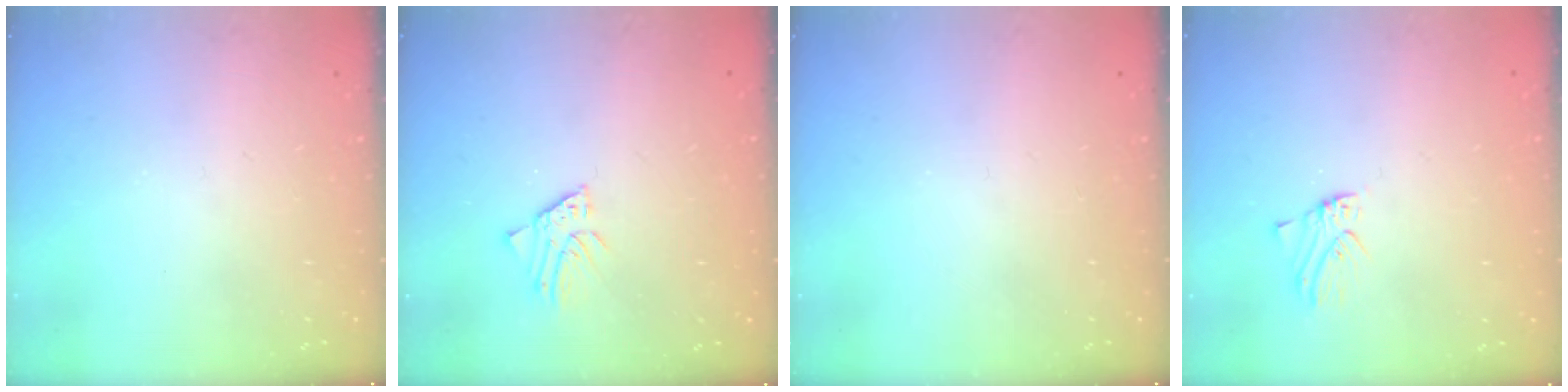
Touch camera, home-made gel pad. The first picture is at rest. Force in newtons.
{"total": 2.4, "press": 2.4, "slide": 0.2}
{"total": 0.0}
{"total": 0.0}